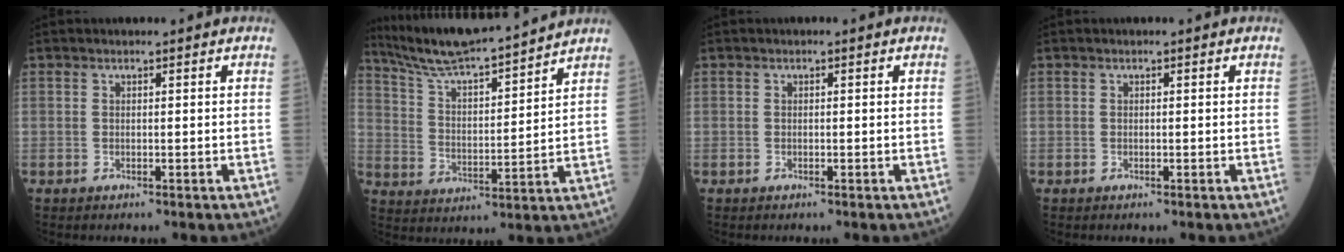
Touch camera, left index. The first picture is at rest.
{"total": 15.5, "force": [14.3, 0.3, 6.0], "torque": [-0.115, 0.010, 0.244]}
{"total": 0.0}
{"total": 0.0}